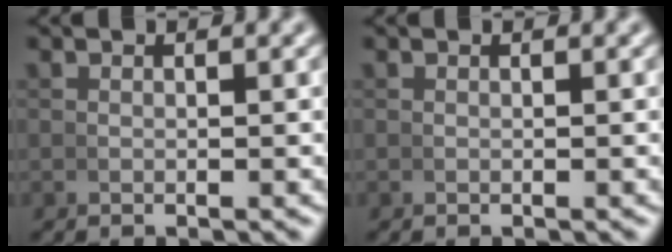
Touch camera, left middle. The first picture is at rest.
{"total": 0.0}